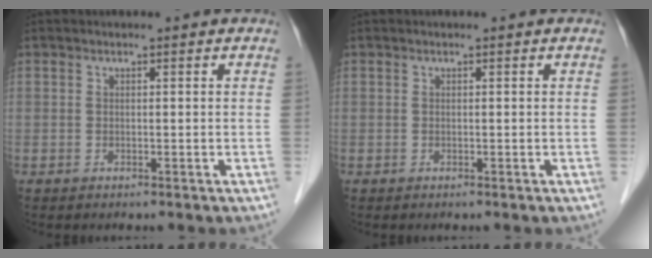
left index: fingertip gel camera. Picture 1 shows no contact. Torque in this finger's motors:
{"motor_torque": [0.03, -0.02, 0.00, 0.00]}